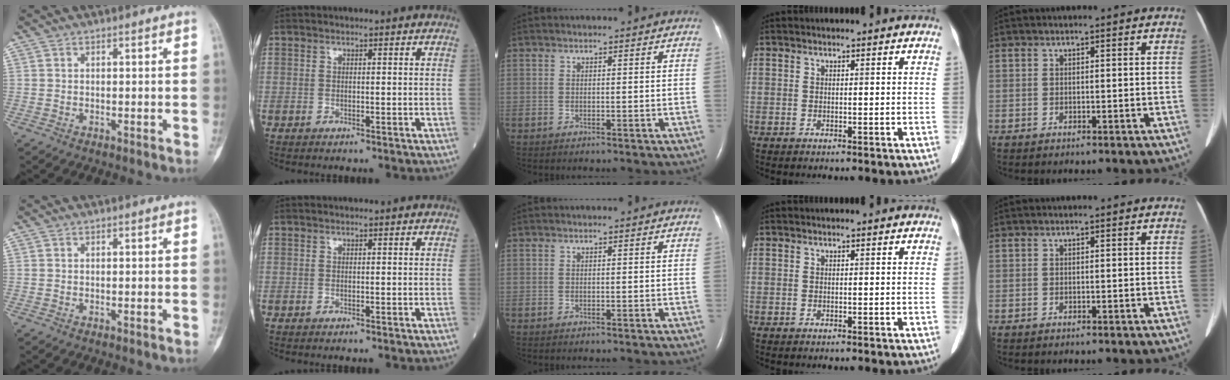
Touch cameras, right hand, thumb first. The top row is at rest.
{}